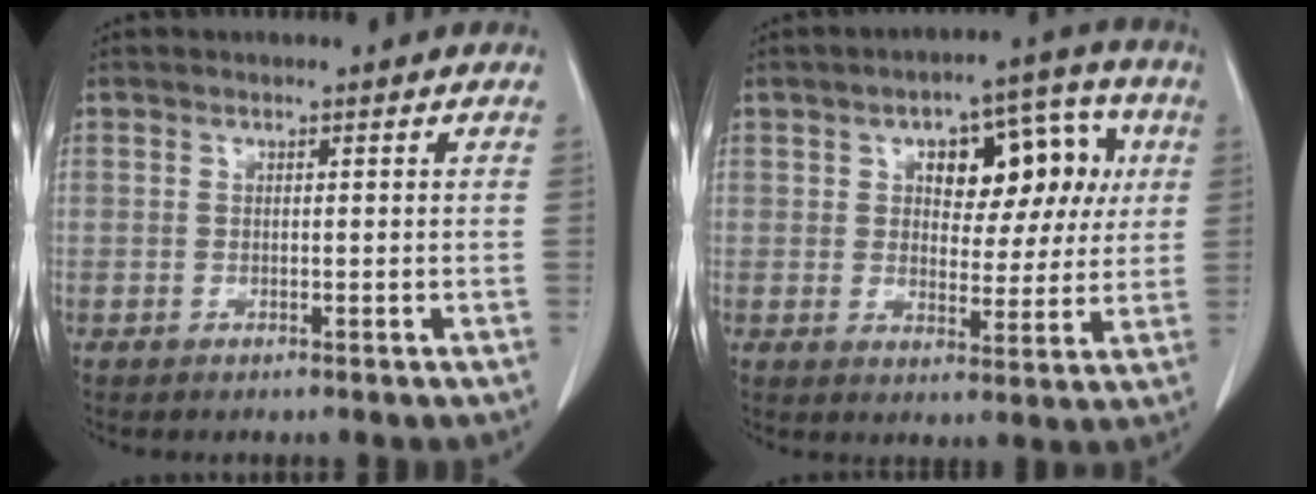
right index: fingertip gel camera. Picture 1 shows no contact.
{"total": 12.1, "force": [3.6, 6.3, 9.7], "torque": [-0.121, 0.040, 0.055]}